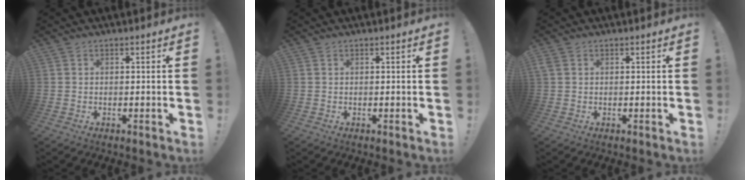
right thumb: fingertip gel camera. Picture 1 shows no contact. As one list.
[{"total": 0.0}, {"total": 1.4, "force": [0.4, 1.0, 0.9], "torque": [-0.024, 0.007, 0.010]}]